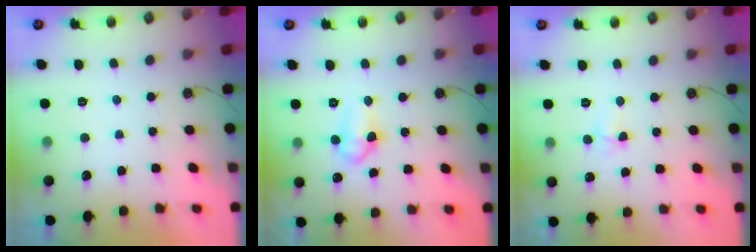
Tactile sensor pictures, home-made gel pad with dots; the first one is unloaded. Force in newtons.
{"total": 7.6, "press": 7.6, "slide": 0.9}
{"total": 4.9, "press": 3.4, "slide": 3.5}